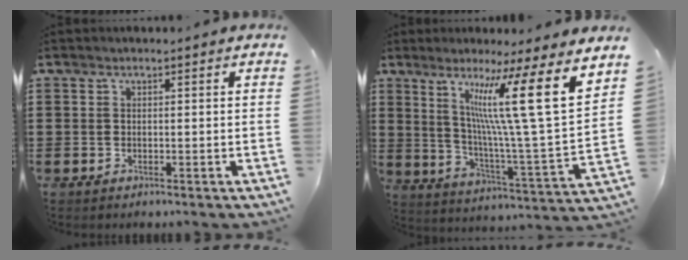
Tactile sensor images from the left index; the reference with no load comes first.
{"total": 16.1, "force": [7.9, 0.9, 14.0], "torque": [-0.251, -0.050, 0.115]}